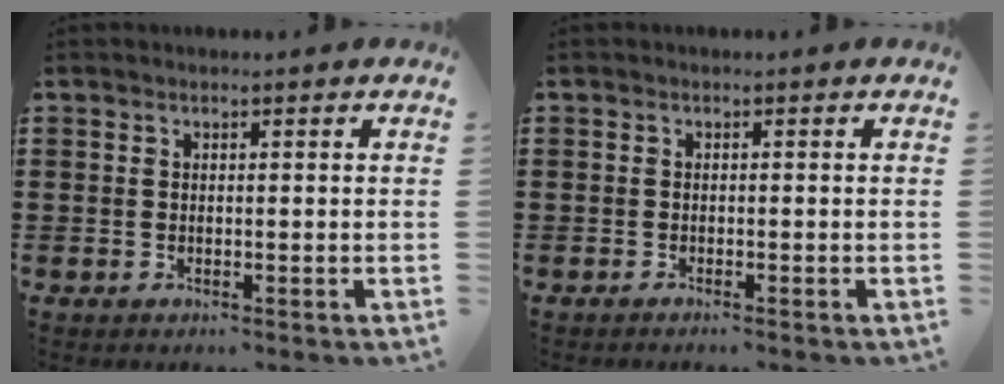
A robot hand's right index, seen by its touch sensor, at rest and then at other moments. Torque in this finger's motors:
{"motor_torque": [-0.77, 1.23, -0.14, 0.01]}